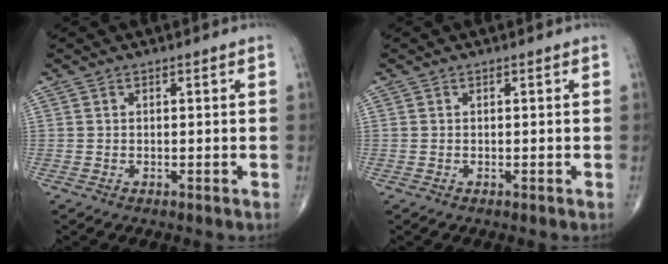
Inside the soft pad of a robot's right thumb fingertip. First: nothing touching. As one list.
[{"total": 0.0}]